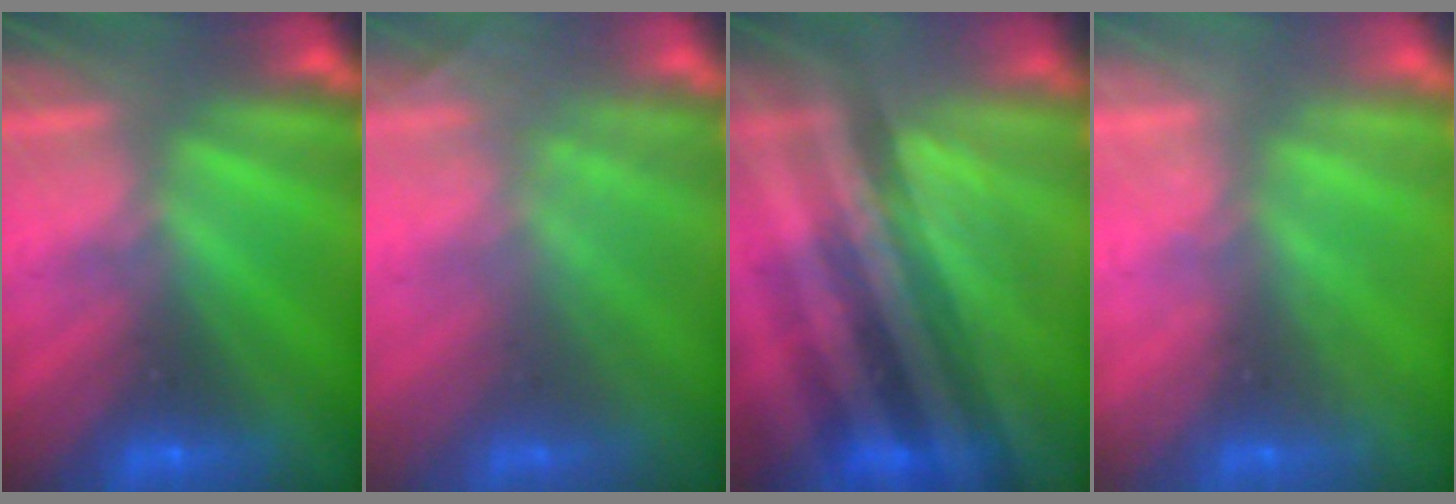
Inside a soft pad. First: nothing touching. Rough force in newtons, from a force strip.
{"total": 1.8}
{"total": 3.7}
{"total": 2.0}